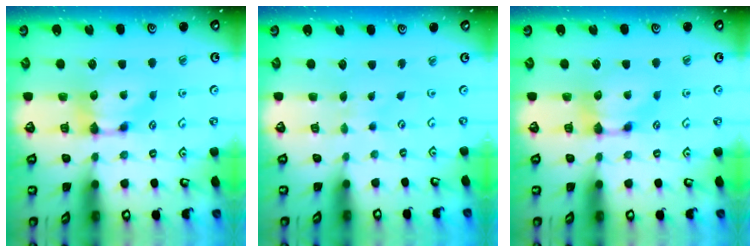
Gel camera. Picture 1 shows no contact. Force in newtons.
{"total": 4.0, "press": 4.0, "slide": 0.0}
{"total": 0.0}